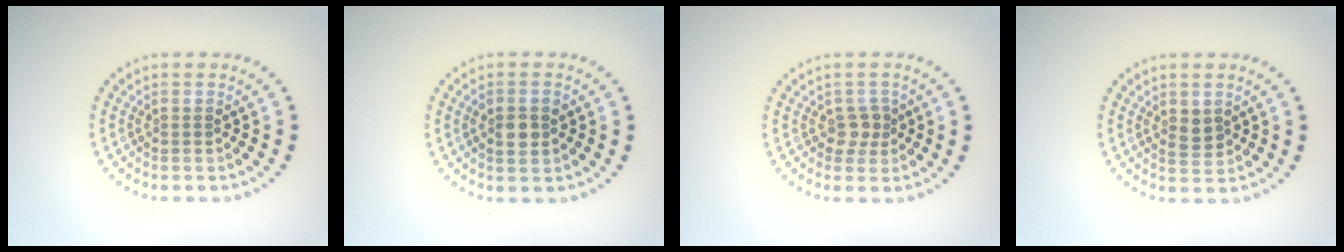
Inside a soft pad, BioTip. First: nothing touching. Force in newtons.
{"total": 2.3, "press": 2.2, "slide": 0.3}
{"total": 1.6, "press": 1.3, "slide": 0.9}
{"total": 1.7, "press": 1.6, "slide": 0.5}